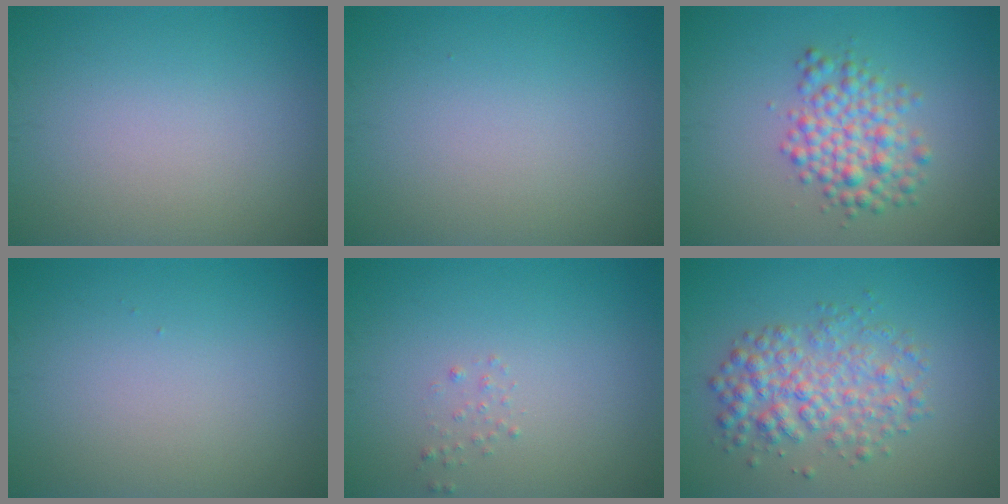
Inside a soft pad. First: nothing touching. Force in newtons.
{"total": 0.0}
{"total": 4.0, "press": 4.0, "slide": 0.1}
{"total": 0.0}
{"total": 0.6, "press": 0.6, "slide": 0.0}
{"total": 4.6, "press": 4.6, "slide": 0.0}